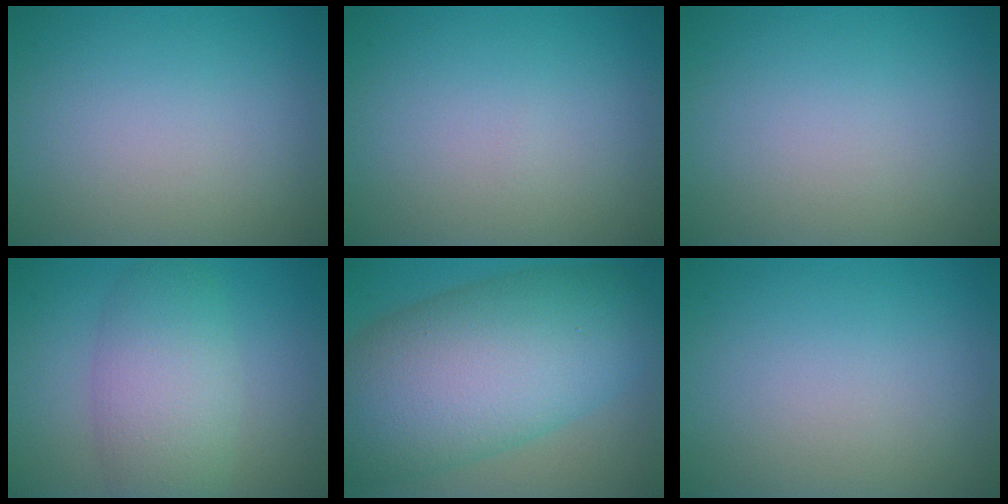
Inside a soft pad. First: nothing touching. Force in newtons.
{"total": 0.0}
{"total": 0.0}
{"total": 5.8, "press": 5.8, "slide": 0.3}
{"total": 13.6, "press": 13.6, "slide": 0.6}
{"total": 0.0}